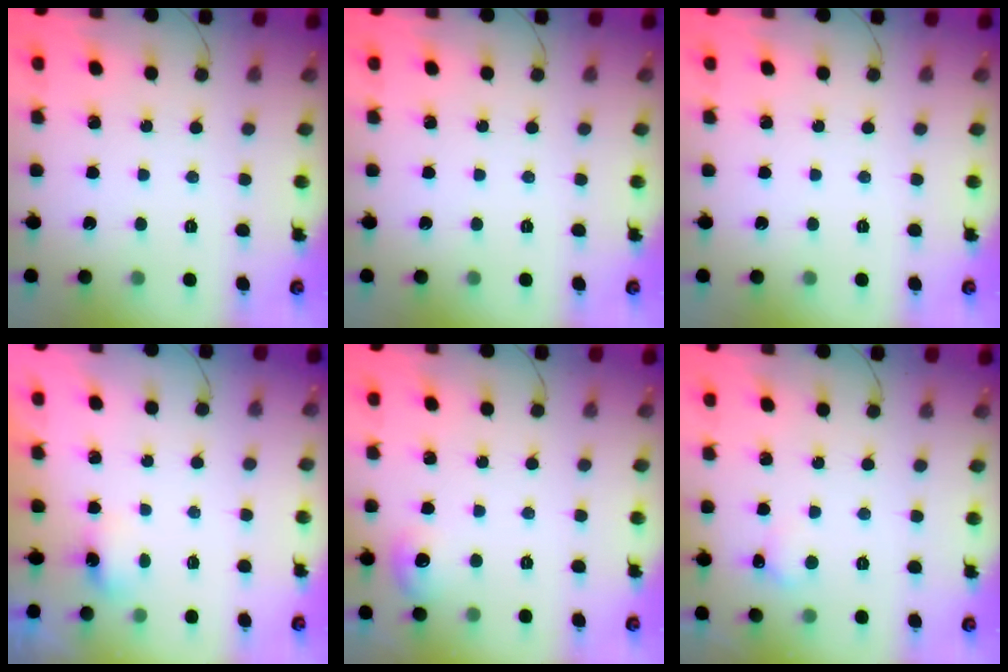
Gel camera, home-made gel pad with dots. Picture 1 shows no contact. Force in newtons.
{"total": 0.0}
{"total": 0.0}
{"total": 3.3, "press": 3.1, "slide": 1.1}
{"total": 6.4, "press": 5.8, "slide": 2.7}
{"total": 4.4, "press": 4.2, "slide": 1.2}